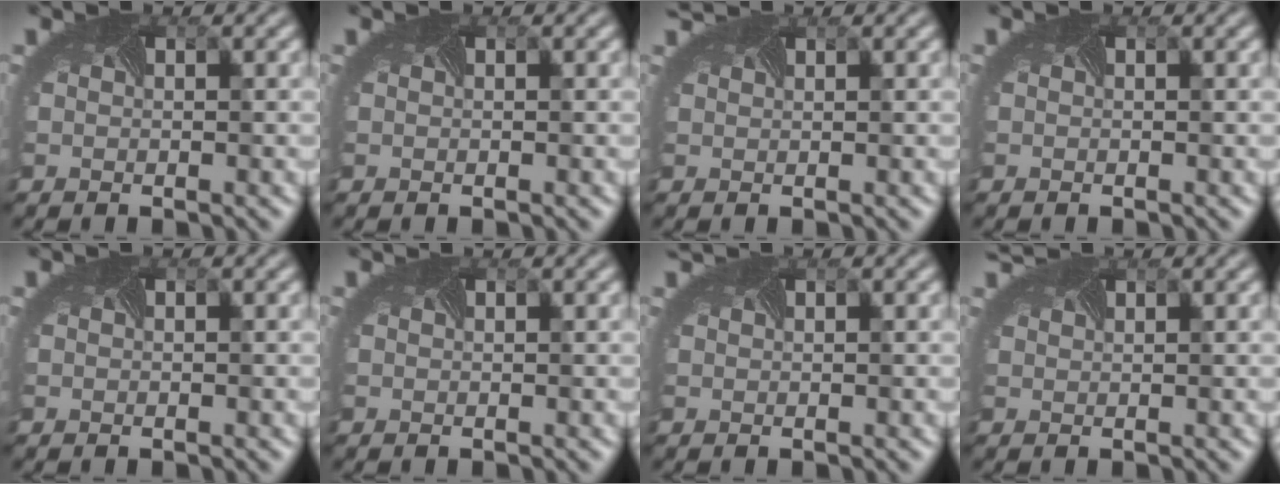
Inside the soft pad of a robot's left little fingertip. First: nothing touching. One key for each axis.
{"total": 0.0}
{"total": 1.4, "fx": 1.4, "fy": -0.3, "fz": 0.1, "tx": -0.007, "ty": 0.003, "tz": 0.020}
{"total": 0.0}
{"total": 0.0}
{"total": 0.7, "fx": 0.7, "fy": -0.3, "fz": -0.2, "tx": -0.001, "ty": -0.002, "tz": 0.009}
{"total": 1.0, "fx": 0.9, "fy": -0.2, "fz": 0.2, "tx": -0.009, "ty": 0.000, "tz": 0.012}
{"total": 1.8, "fx": 1.7, "fy": -0.3, "fz": 0.2, "tx": -0.009, "ty": 0.007, "tz": 0.025}